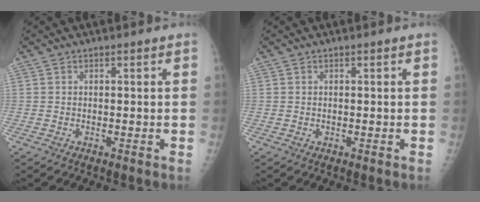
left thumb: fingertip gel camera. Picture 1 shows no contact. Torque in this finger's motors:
{"motor_torque": [-0.23, 0.02, -0.03, 0.07, -0.02]}